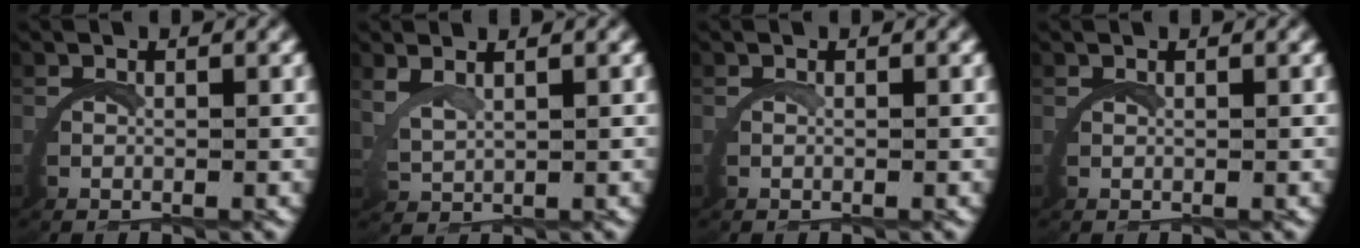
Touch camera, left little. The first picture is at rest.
{"total": 2.0, "force": [1.9, 0.0, 0.6], "torque": [-0.031, -0.003, 0.045]}
{"total": 0.0}
{"total": 0.6, "force": [0.5, -0.3, 0.0], "torque": [-0.001, 0.000, 0.011]}